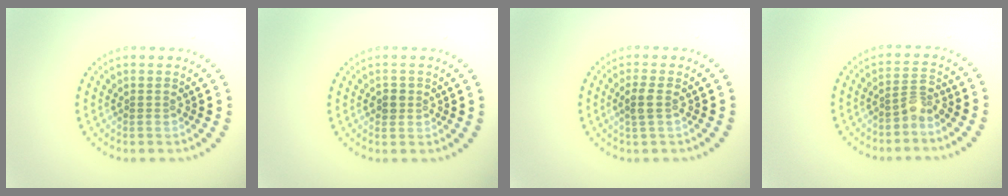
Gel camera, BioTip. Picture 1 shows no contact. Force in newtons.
{"total": 1.2, "press": 1.1, "slide": 0.4}
{"total": 1.4, "press": 1.4, "slide": 0.5}
{"total": 2.0, "press": 1.5, "slide": 1.3}